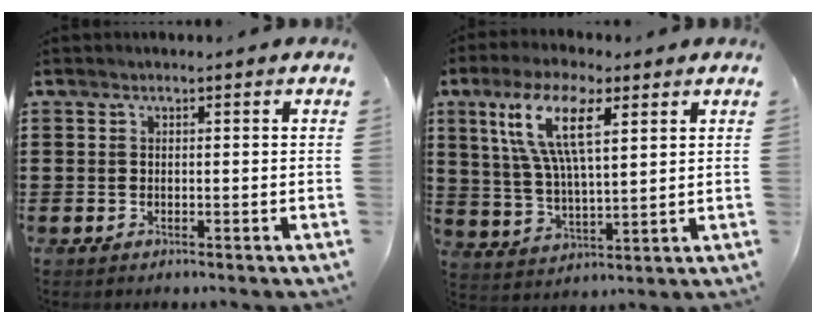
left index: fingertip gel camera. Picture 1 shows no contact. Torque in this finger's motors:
{"motor_torque": [2.14, 0.00, 1.05, 0.21]}